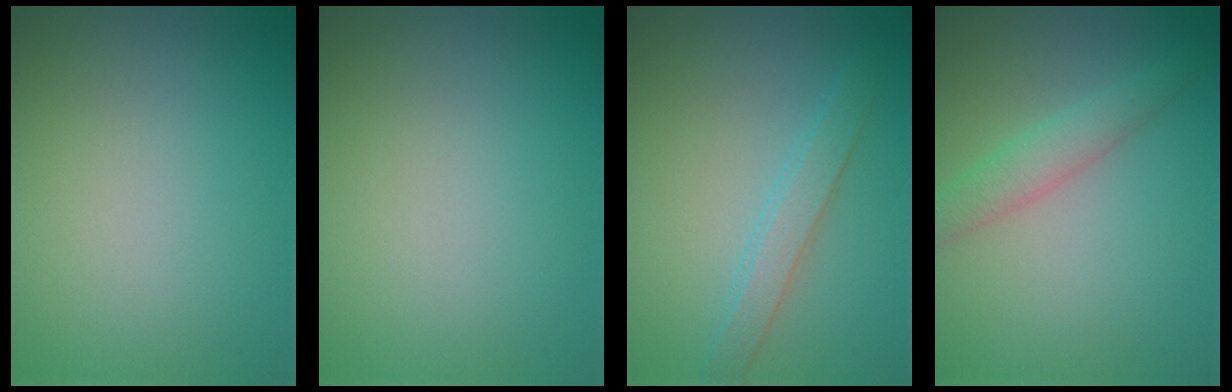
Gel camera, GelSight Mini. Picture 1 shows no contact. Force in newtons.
{"total": 0.0}
{"total": 2.3, "press": 2.3, "slide": 0.0}
{"total": 2.5, "press": 2.5, "slide": 0.1}